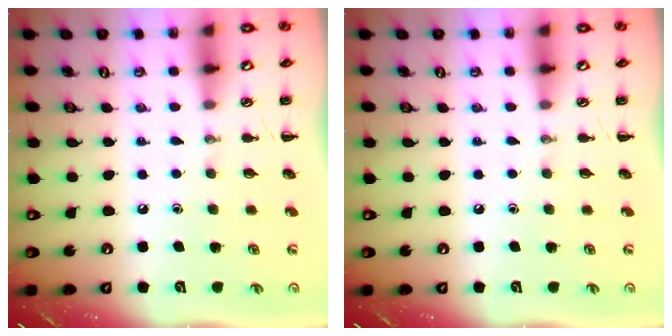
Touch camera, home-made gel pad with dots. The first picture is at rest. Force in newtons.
{"total": 0.0}